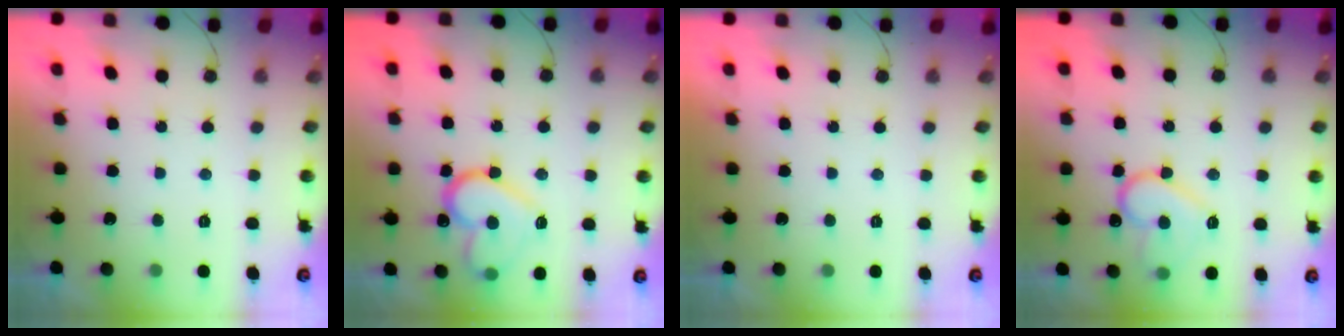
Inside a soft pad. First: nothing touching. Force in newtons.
{"total": 15.7, "press": 15.6, "slide": 1.8}
{"total": 1.7, "press": 1.6, "slide": 0.1}
{"total": 13.2, "press": 13.2, "slide": 1.4}